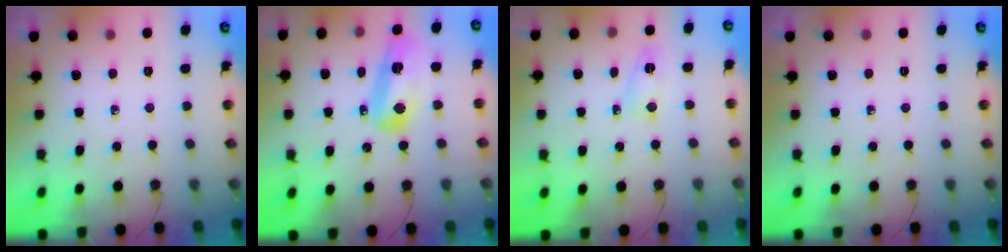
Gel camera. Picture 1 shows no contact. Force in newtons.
{"total": 12.5, "press": 12.5, "slide": 1.2}
{"total": 3.4, "press": 3.4, "slide": 0.3}
{"total": 0.0}